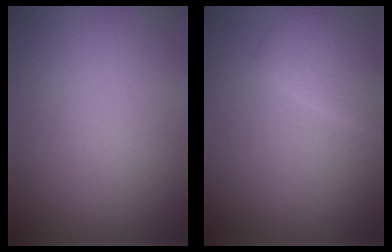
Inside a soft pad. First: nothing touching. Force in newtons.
{"total": 2.7, "press": 2.7, "slide": 0.1}